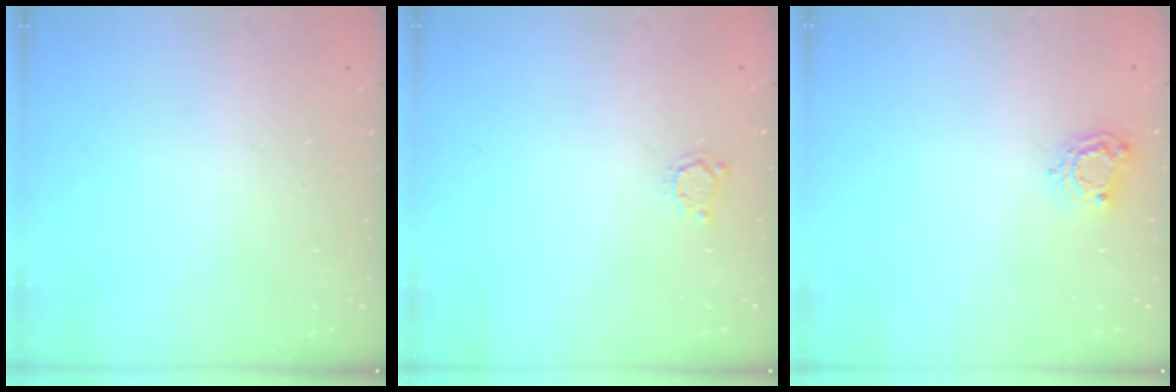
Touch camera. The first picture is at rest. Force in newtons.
{"total": 3.4, "press": 3.4, "slide": 0.5}
{"total": 5.8, "press": 5.8, "slide": 0.5}